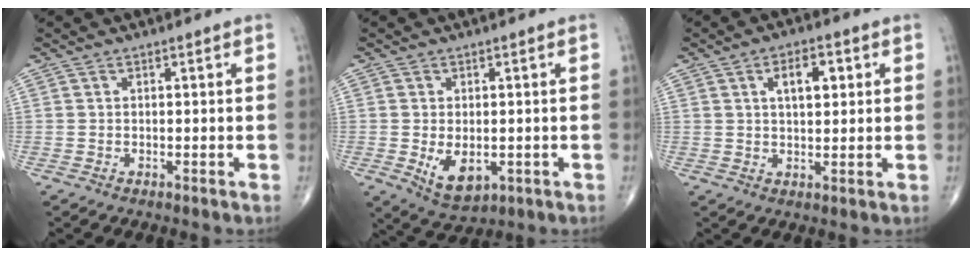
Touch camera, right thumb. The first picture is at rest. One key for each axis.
{"total": 6.6, "fx": -1.3, "fy": 4.0, "fz": 5.1, "tx": -0.073, "ty": -0.013, "tz": -0.008}
{"total": 6.1, "fx": 2.0, "fy": 3.0, "fz": 4.9, "tx": -0.065, "ty": -0.001, "tz": 0.032}